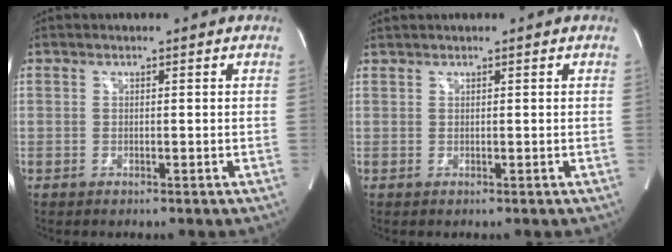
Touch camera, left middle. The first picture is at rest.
{"total": 1.0, "force": [1.0, -0.2, 0.3], "torque": [-0.014, 0.014, 0.026]}